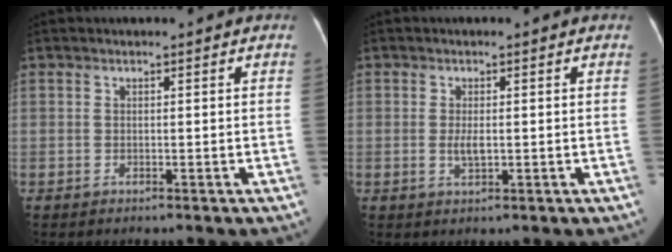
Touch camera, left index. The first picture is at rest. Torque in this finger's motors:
{"motor_torque": [0.40, 0.15, 0.21, 0.08]}